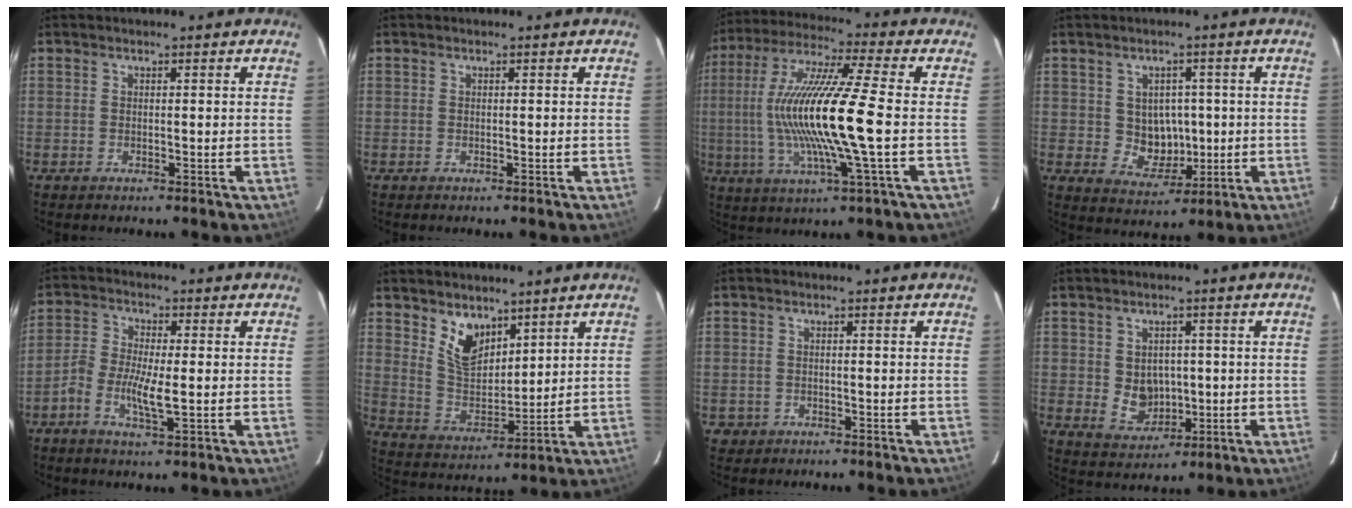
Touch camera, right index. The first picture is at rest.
{"total": 0.0}
{"total": 17.6, "force": [-1.5, 0.1, 17.5], "torque": [-0.340, -0.005, -0.027]}
{"total": 6.4, "force": [0.2, 5.9, 2.5], "torque": [-0.047, 0.006, 0.017]}
{"total": 5.8, "force": [-1.5, 1.5, 5.4], "torque": [-0.117, 0.001, -0.036]}
{"total": 8.6, "force": [5.7, 4.8, 4.4], "torque": [-0.075, 0.000, 0.119]}
{"total": 1.4, "force": [-0.7, 1.2, 0.1], "torque": [-0.009, 0.002, -0.007]}
{"total": 6.2, "force": [-0.1, 5.4, 3.1], "torque": [-0.059, 0.001, 0.014]}